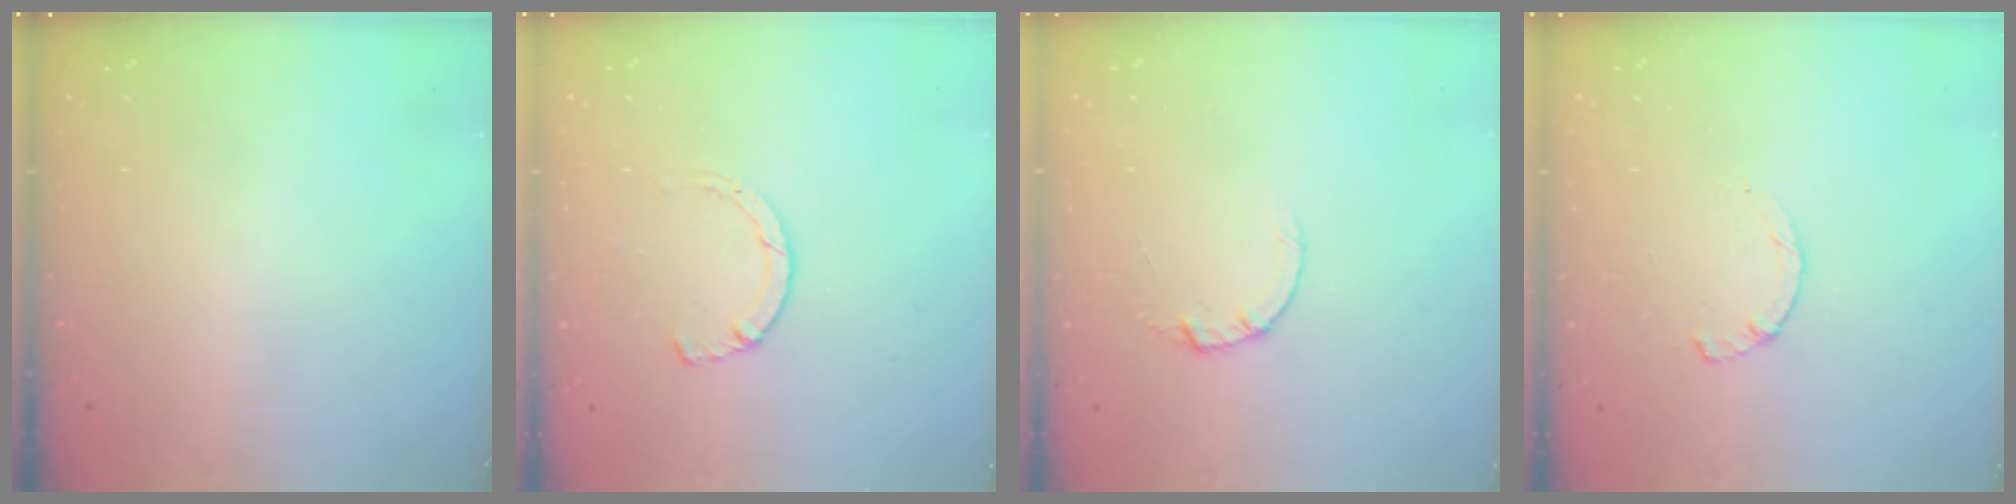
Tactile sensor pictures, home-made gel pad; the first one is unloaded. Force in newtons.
{"total": 1.5, "press": 1.5, "slide": 0.3}
{"total": 2.0, "press": 2.0, "slide": 0.2}
{"total": 1.7, "press": 1.7, "slide": 0.3}